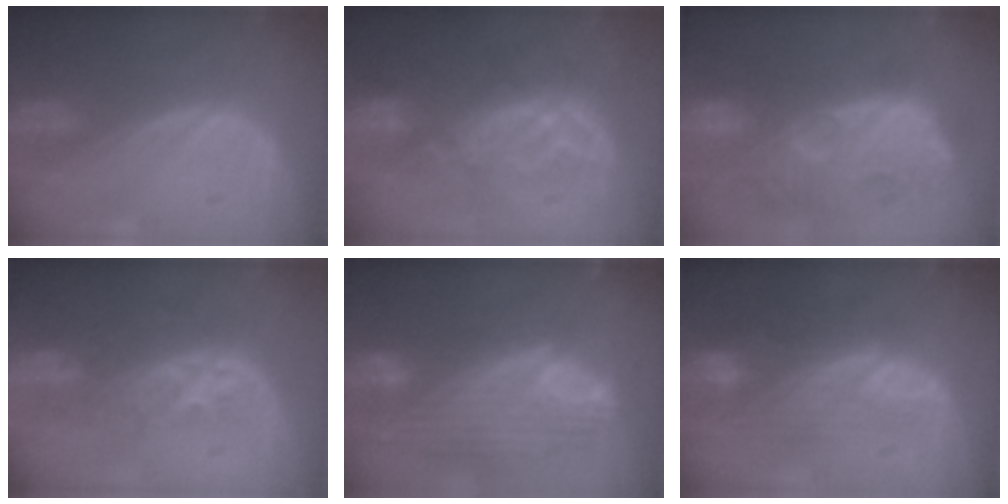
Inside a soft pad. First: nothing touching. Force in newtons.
{"total": 9.4, "press": 8.2, "slide": 4.6}
{"total": 12.8, "press": 12.2, "slide": 3.9}
{"total": 8.7, "press": 7.2, "slide": 5.0}
{"total": 12.1, "press": 10.2, "slide": 6.4}
{"total": 9.7, "press": 8.2, "slide": 5.2}